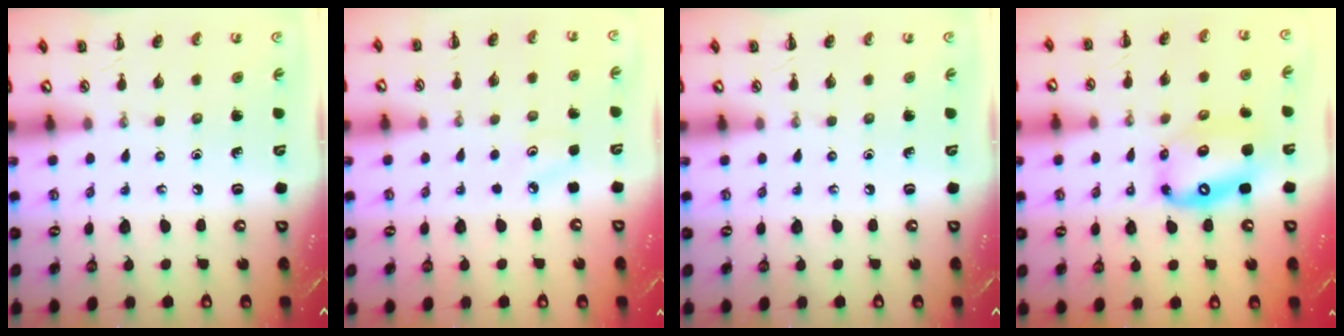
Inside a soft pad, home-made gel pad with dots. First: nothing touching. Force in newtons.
{"total": 5.8, "press": 5.6, "slide": 1.5}
{"total": 0.0}
{"total": 12.4, "press": 12.0, "slide": 3.2}